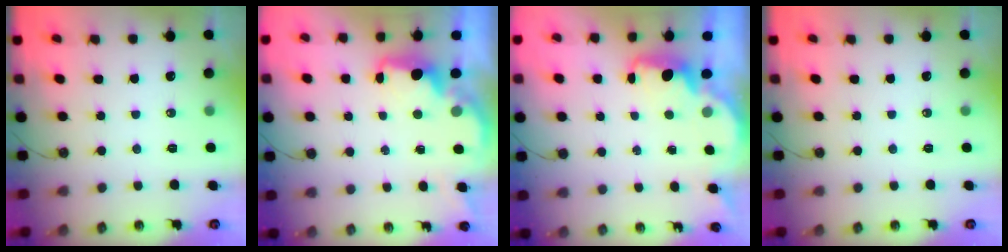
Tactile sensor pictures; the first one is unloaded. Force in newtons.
{"total": 2.0, "press": 1.9, "slide": 0.7}
{"total": 1.7, "press": 1.5, "slide": 0.7}
{"total": 0.0}